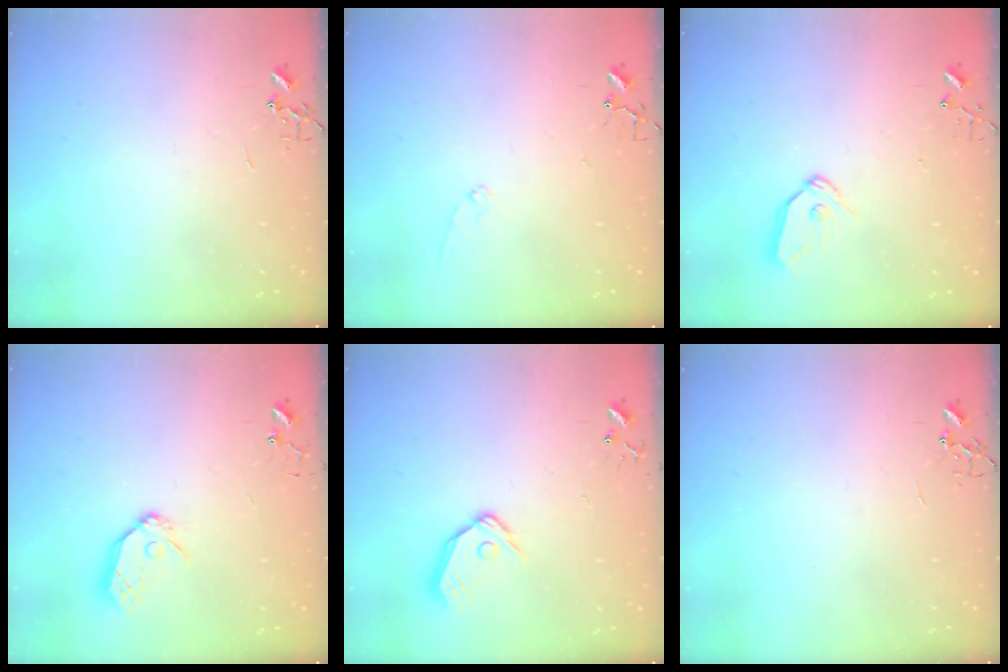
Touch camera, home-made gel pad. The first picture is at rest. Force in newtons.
{"total": 6.8, "press": 6.8, "slide": 0.7}
{"total": 8.4, "press": 8.4, "slide": 0.5}
{"total": 11.0, "press": 10.9, "slide": 1.1}
{"total": 10.3, "press": 10.2, "slide": 1.4}
{"total": 0.0}